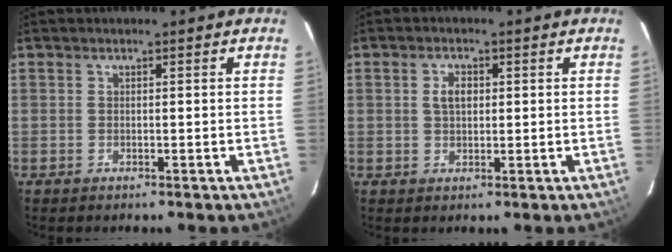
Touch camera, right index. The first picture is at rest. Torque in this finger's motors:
{"motor_torque": [0.07, -0.01, 0.05, 0.05]}